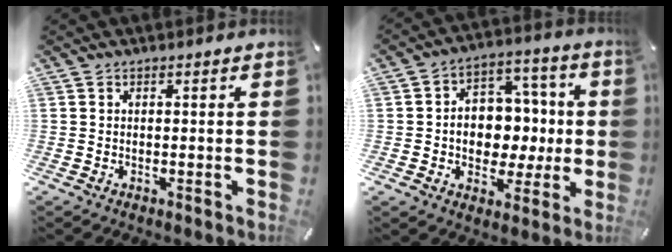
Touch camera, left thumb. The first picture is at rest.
{"total": 11.1, "force": [-1.0, 9.6, 5.4], "torque": [-0.072, 0.010, -0.008]}